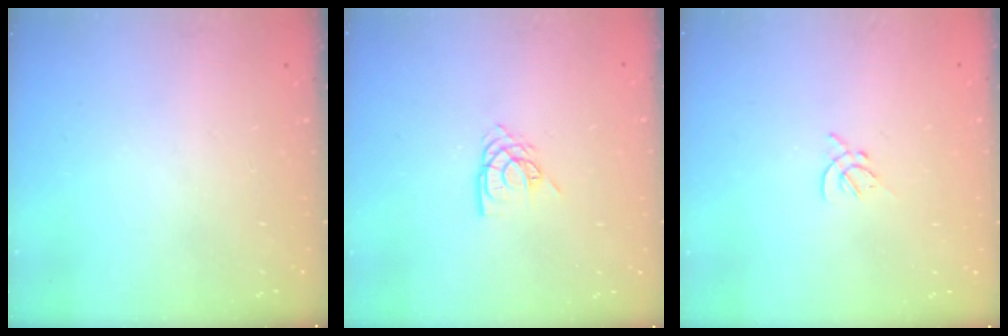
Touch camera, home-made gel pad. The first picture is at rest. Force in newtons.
{"total": 7.9, "press": 7.8, "slide": 0.9}
{"total": 2.0, "press": 1.9, "slide": 0.5}